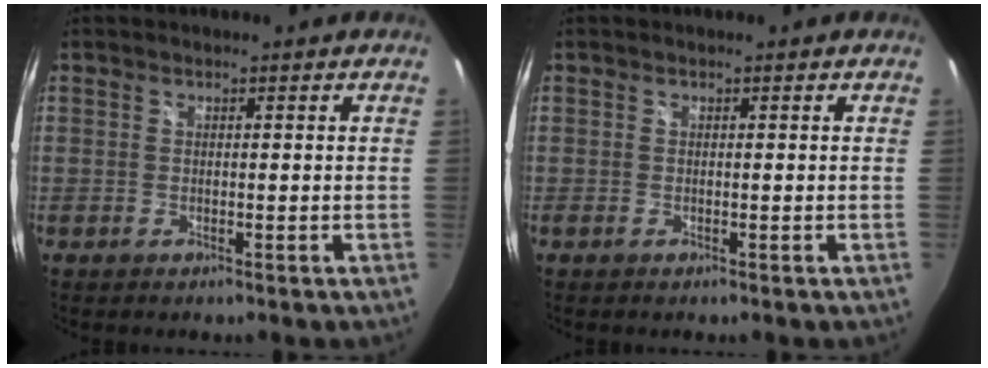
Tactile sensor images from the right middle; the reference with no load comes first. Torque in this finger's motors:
{"motor_torque": [0.24, -0.30, -0.03, 0.00]}